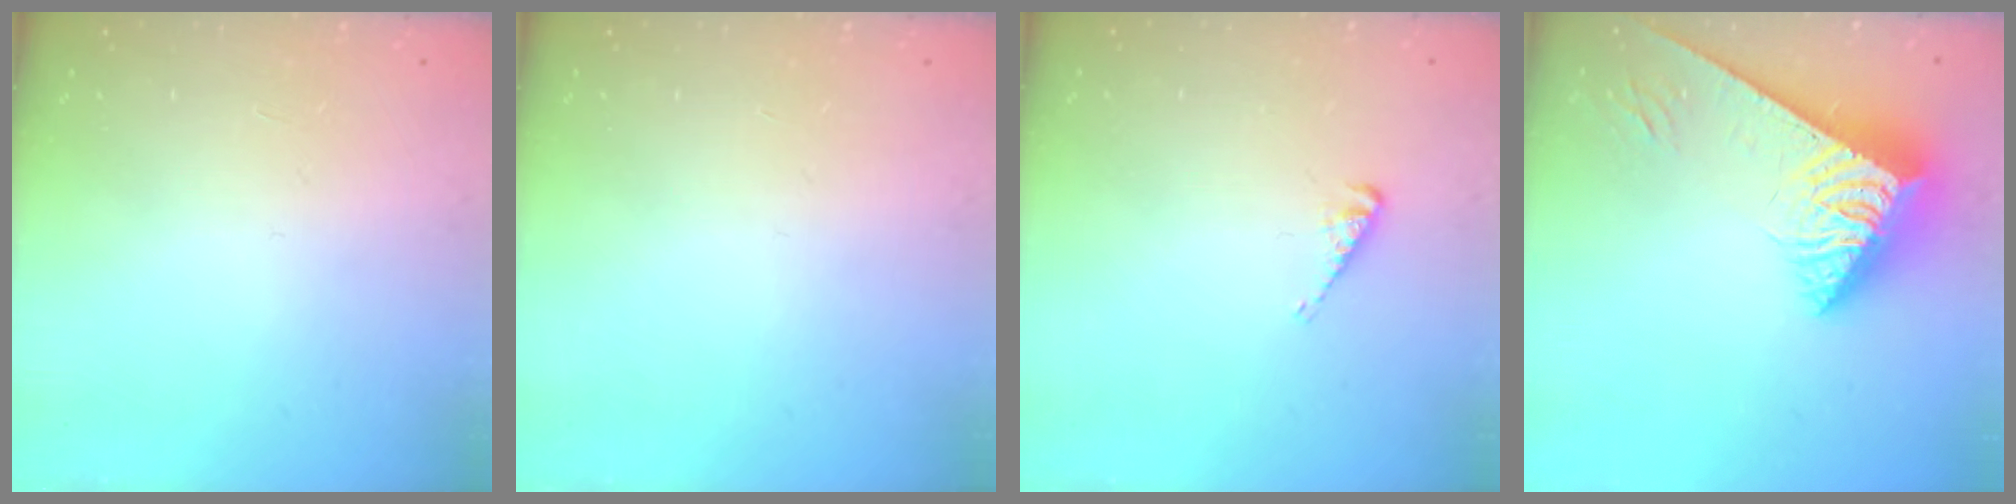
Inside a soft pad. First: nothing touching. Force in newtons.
{"total": 0.0}
{"total": 3.1, "press": 3.0, "slide": 0.5}
{"total": 5.3, "press": 5.2, "slide": 0.7}